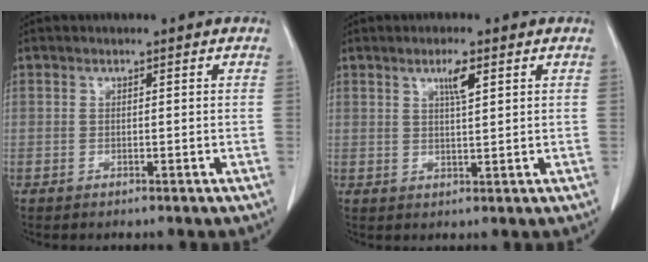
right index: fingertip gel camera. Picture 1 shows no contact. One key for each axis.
{"total": 3.1, "fx": 1.6, "fy": 0.3, "fz": 2.7, "tx": -0.048, "ty": -0.002, "tz": 0.026}